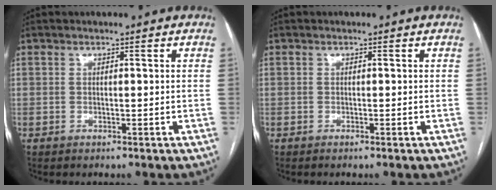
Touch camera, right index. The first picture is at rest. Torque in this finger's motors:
{"motor_torque": [0.09, 0.10, -0.02, 0.01]}